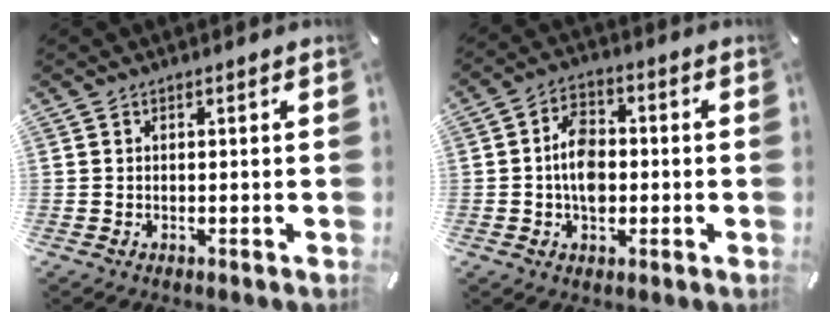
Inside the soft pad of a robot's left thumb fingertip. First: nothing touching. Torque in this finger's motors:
{"motor_torque": [0.30, 0.22, 0.87, -0.35, 0.39]}